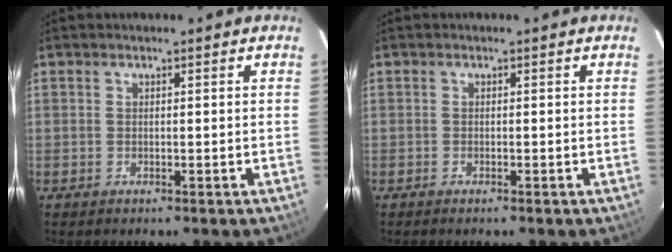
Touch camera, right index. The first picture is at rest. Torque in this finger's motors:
{"motor_torque": [0.03, 0.05, 0.05, 0.01]}